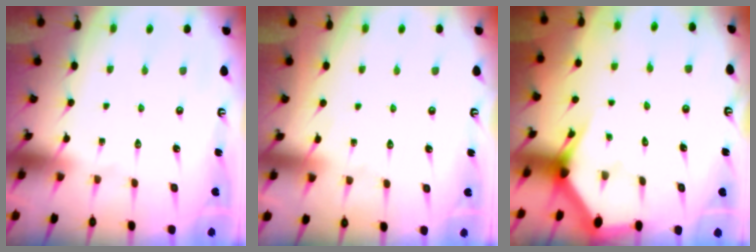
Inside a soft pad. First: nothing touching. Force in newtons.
{"total": 2.8, "press": 2.8, "slide": 0.4}
{"total": 2.7, "press": 2.7, "slide": 0.0}